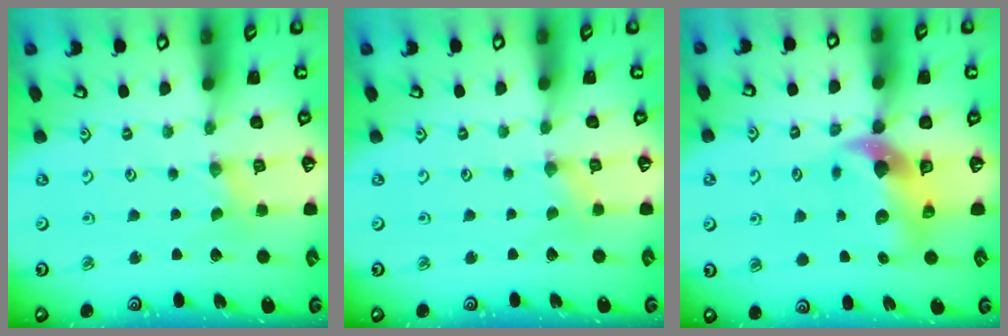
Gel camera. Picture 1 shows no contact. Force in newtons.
{"total": 0.9, "press": 0.9, "slide": 0.2}
{"total": 9.9, "press": 9.8, "slide": 1.5}